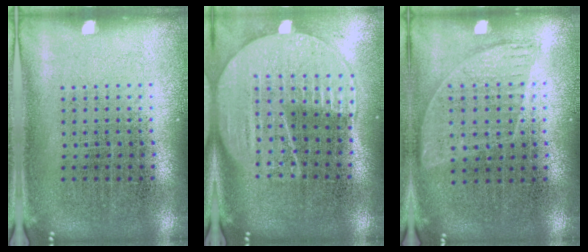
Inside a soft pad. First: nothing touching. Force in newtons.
{"total": 2.0, "press": 1.9, "slide": 0.8}
{"total": 0.9, "press": 0.8, "slide": 0.5}